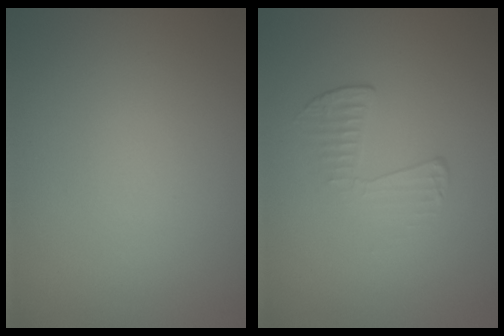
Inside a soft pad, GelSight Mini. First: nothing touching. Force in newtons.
{"total": 1.8, "press": 0.5, "slide": 1.7}